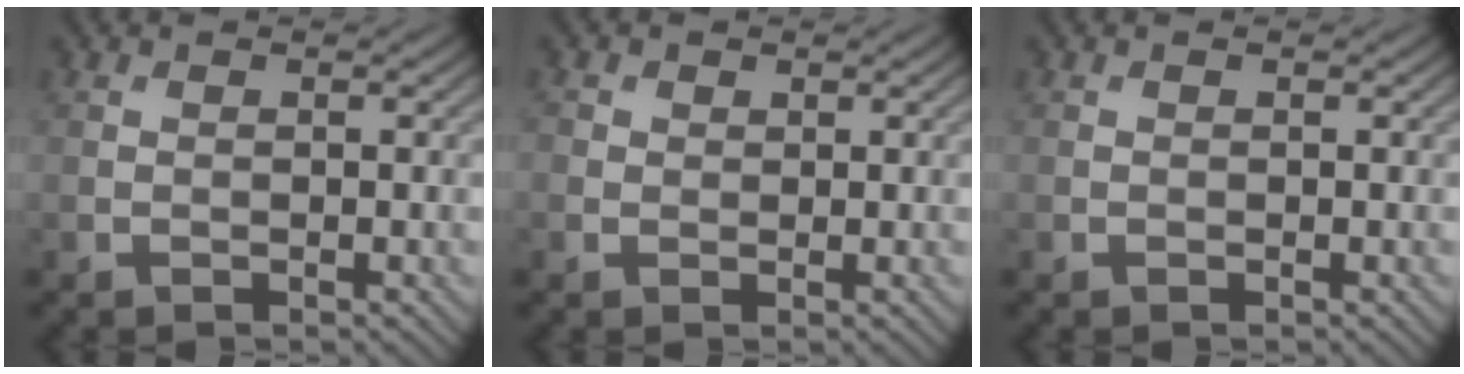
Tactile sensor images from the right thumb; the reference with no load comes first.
{"total": 1.1, "force": [0.4, 1.0, 0.3], "torque": [-0.006, 0.003, 0.005]}
{"total": 0.0}